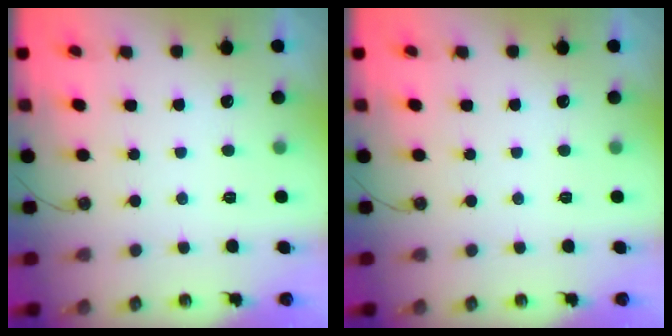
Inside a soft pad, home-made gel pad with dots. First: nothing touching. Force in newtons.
{"total": 0.0}